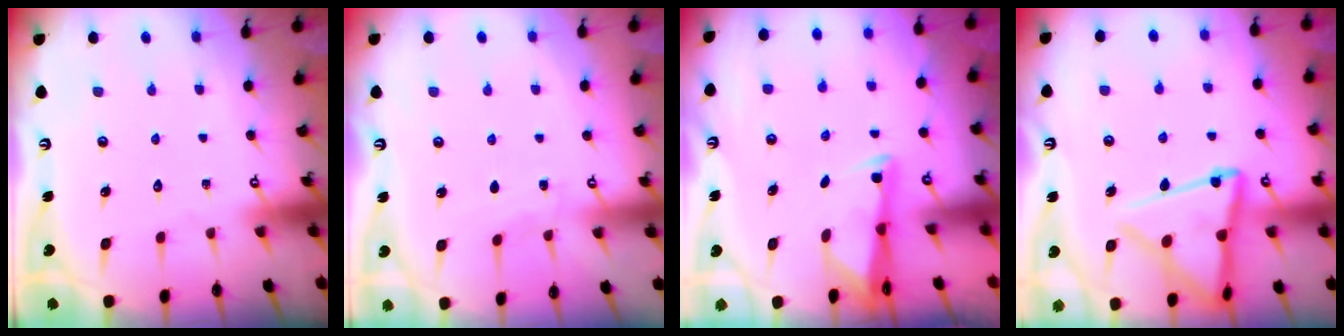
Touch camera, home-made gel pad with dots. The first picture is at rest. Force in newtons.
{"total": 3.4, "press": 3.4, "slide": 0.3}
{"total": 2.6, "press": 2.6, "slide": 0.4}
{"total": 15.2, "press": 15.1, "slide": 1.3}